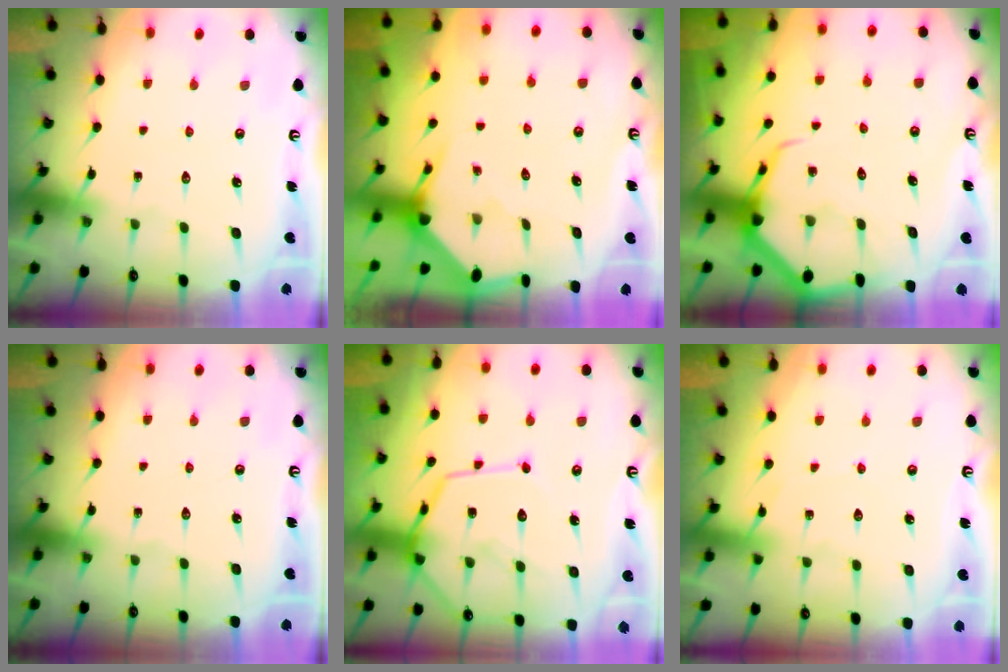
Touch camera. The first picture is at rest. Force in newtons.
{"total": 3.3, "press": 3.3, "slide": 0.1}
{"total": 6.9, "press": 6.9, "slide": 0.8}
{"total": 0.0}
{"total": 12.6, "press": 12.6, "slide": 1.2}
{"total": 2.6, "press": 2.5, "slide": 0.3}